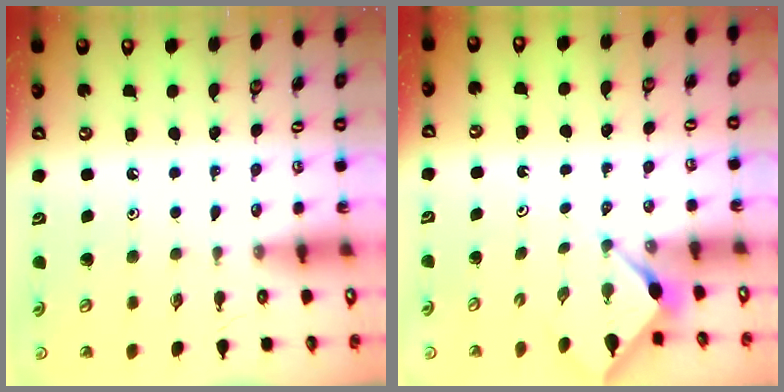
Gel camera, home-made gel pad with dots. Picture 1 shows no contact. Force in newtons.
{"total": 3.0, "press": 2.9, "slide": 0.4}